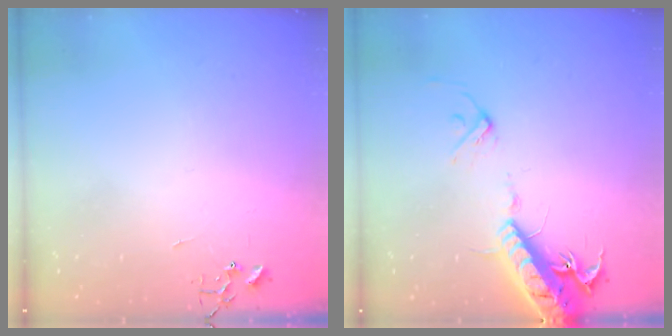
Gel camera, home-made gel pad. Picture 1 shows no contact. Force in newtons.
{"total": 17.9, "press": 17.6, "slide": 3.5}